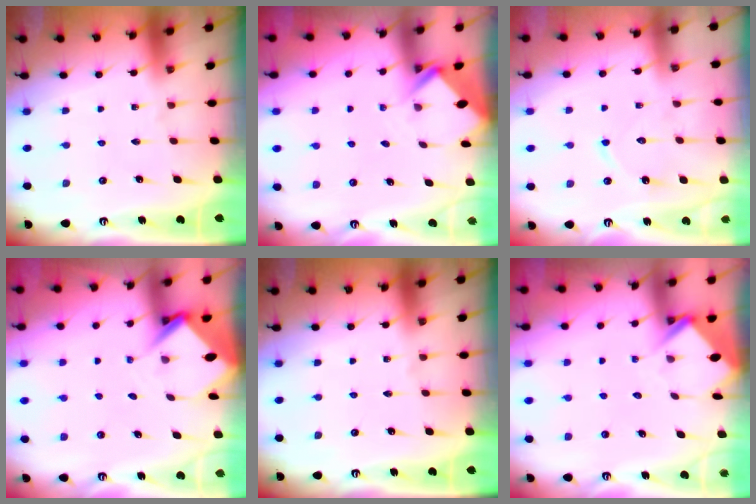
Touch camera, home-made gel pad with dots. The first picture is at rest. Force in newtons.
{"total": 2.8, "press": 2.8, "slide": 0.2}
{"total": 7.5, "press": 7.5, "slide": 0.5}
{"total": 5.5, "press": 5.5, "slide": 0.3}
{"total": 0.0}
{"total": 4.5, "press": 4.5, "slide": 0.4}